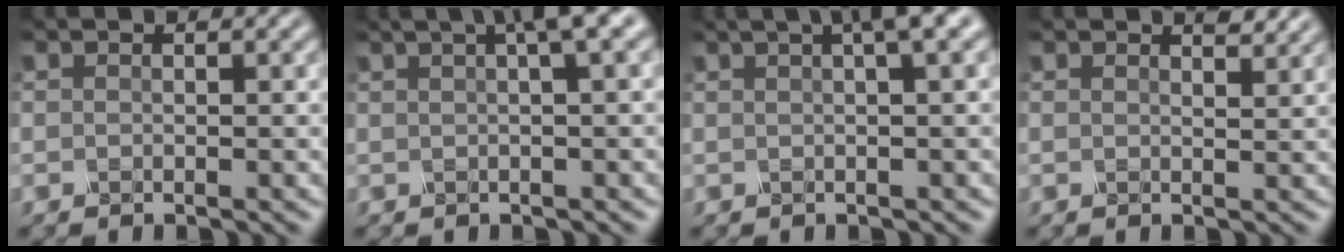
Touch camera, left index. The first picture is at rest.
{"total": 4.8, "force": [2.4, 1.0, 4.1], "torque": [-0.048, 0.019, 0.032]}
{"total": 4.5, "force": [2.3, 0.9, 3.8], "torque": [-0.045, 0.017, 0.029]}
{"total": 1.5, "force": [1.3, 0.2, 0.7], "torque": [-0.007, 0.000, 0.017]}